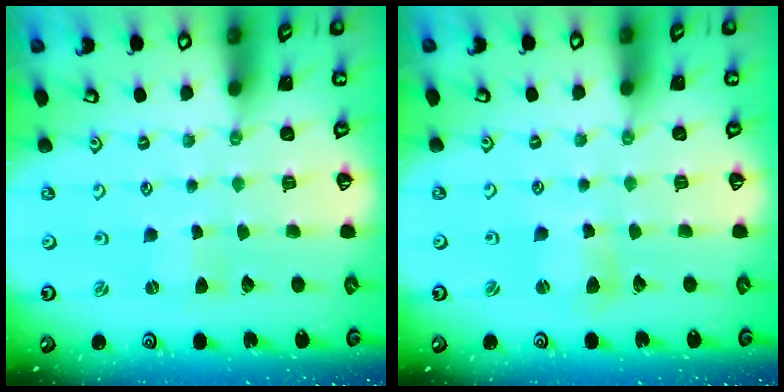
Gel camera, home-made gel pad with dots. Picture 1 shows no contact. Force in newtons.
{"total": 3.6, "press": 3.6, "slide": 0.5}